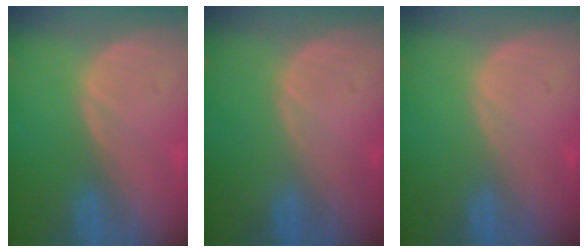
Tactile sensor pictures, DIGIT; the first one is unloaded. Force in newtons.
{"total": 0.0}
{"total": 0.0}